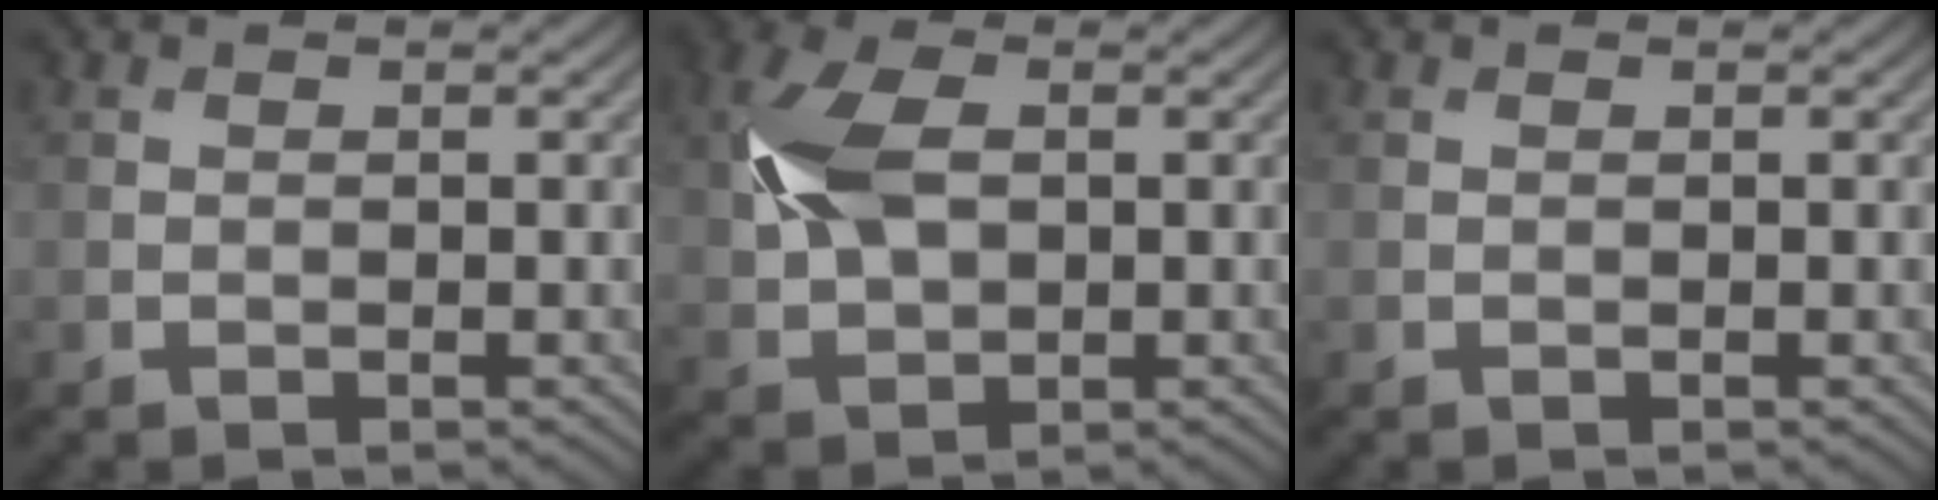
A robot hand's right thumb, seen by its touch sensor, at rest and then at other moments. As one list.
[{"total": 7.7, "force": [1.3, 4.7, 6.0], "torque": [-0.146, 0.014, 0.018]}, {"total": 0.0}]